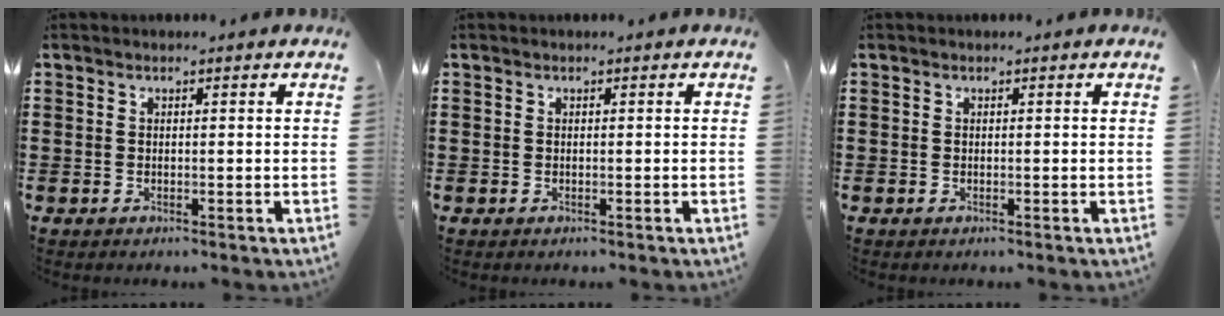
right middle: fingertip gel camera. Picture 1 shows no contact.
{"total": 0.0}
{"total": 0.0}